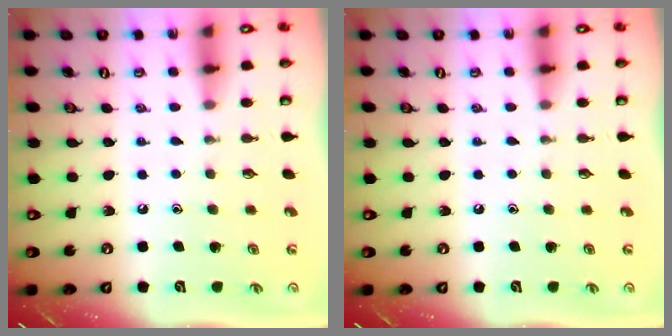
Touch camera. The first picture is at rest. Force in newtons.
{"total": 0.0}